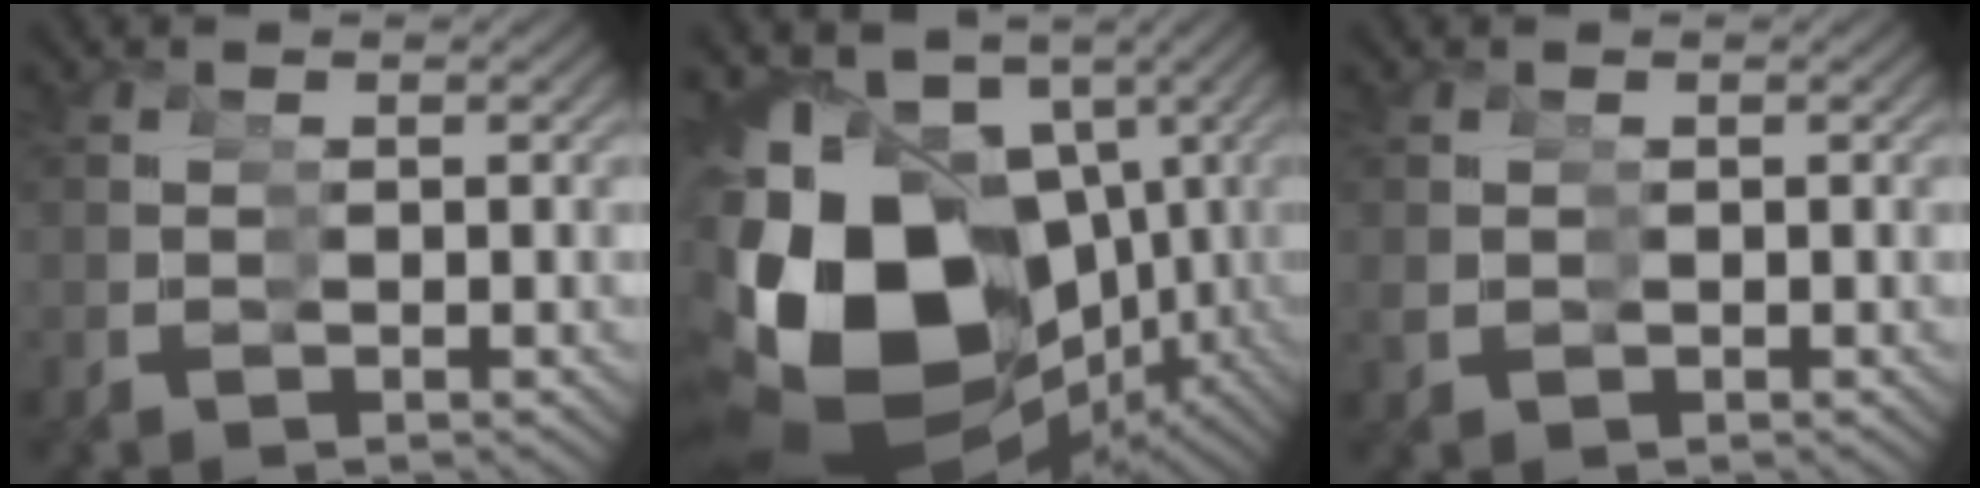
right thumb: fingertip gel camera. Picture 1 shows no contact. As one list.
[{"total": 22.2, "force": [-3.8, 16.1, 14.7], "torque": [-0.289, -0.053, -0.034]}, {"total": 0.7, "force": [0.5, 0.5, 0.0], "torque": [-0.005, 0.000, 0.013]}]